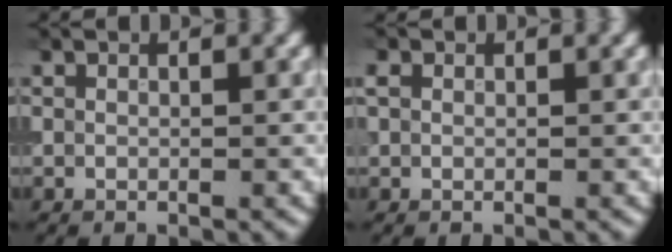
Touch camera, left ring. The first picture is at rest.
{"total": 1.1, "force": [0.4, 0.8, 0.5], "torque": [-0.010, 0.005, 0.004]}